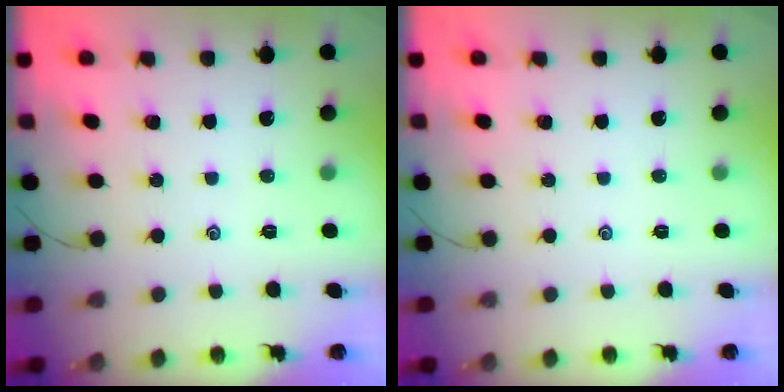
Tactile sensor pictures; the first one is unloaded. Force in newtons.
{"total": 0.0}